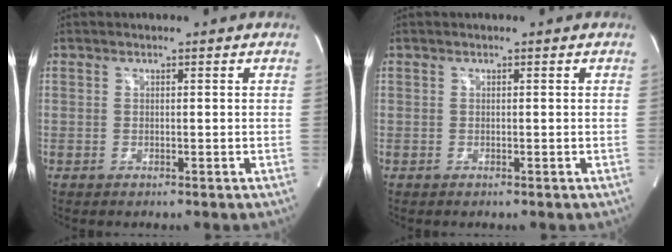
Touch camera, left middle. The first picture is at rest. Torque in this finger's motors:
{"motor_torque": [0.00, 0.00, -0.01, 0.00]}